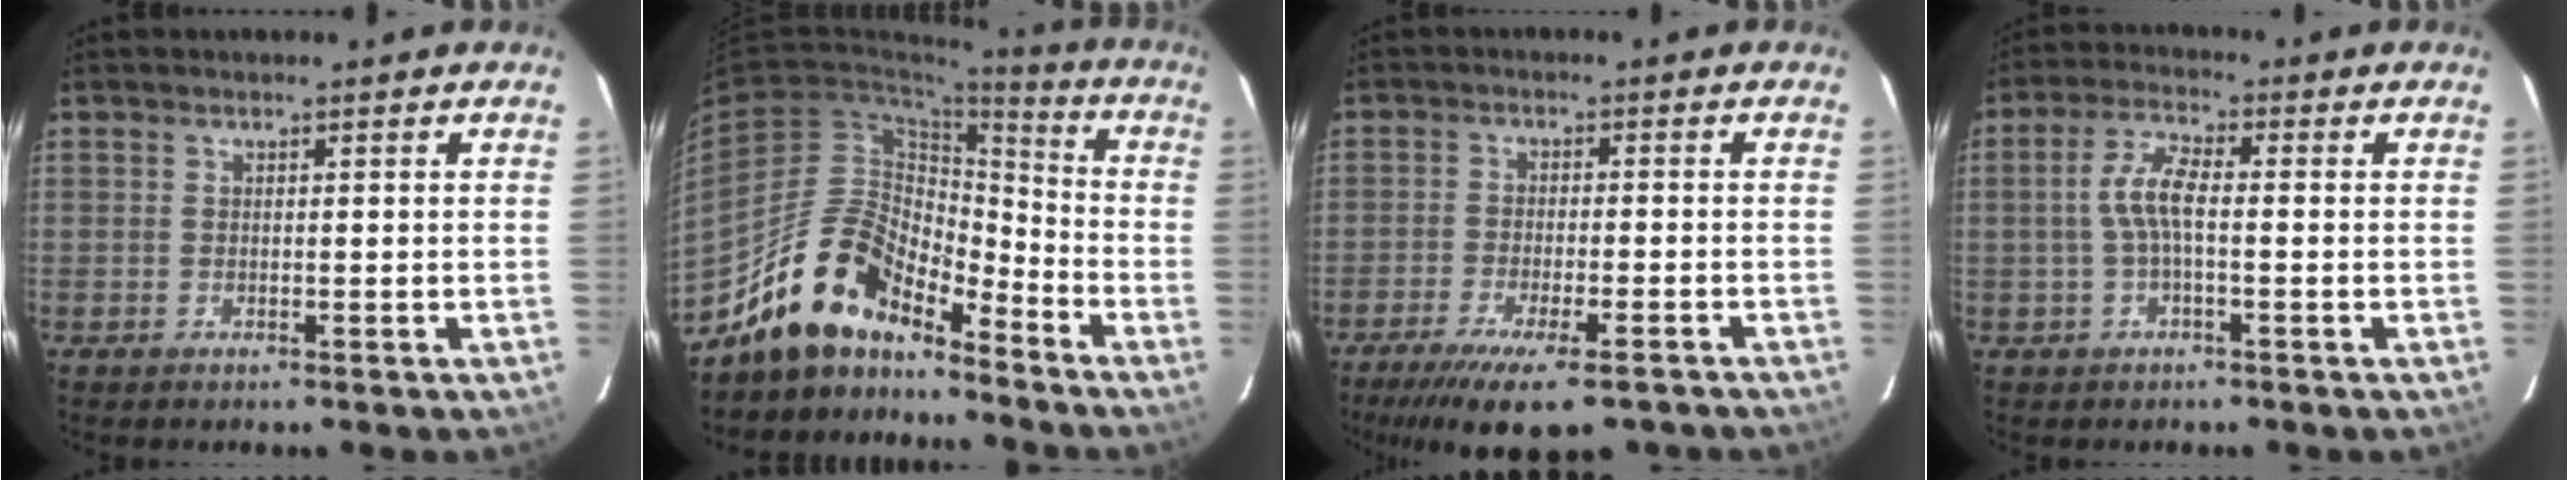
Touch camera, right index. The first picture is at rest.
{"total": 15.1, "force": [-12.7, 5.7, 5.8], "torque": [-0.114, 0.028, -0.227]}
{"total": 14.3, "force": [-10.8, 3.5, 8.6], "torque": [-0.176, -0.046, -0.169]}
{"total": 5.5, "force": [-0.5, 1.6, 5.3], "torque": [-0.111, 0.013, -0.010]}